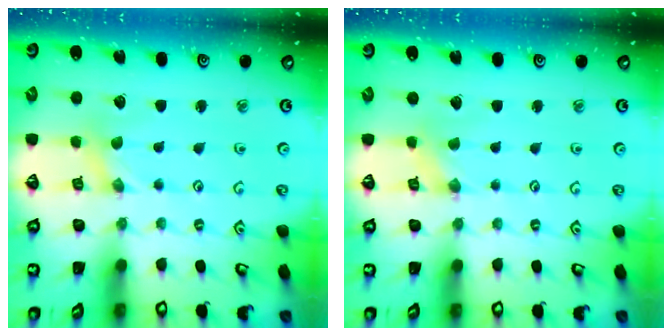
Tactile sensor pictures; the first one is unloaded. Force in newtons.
{"total": 0.0}